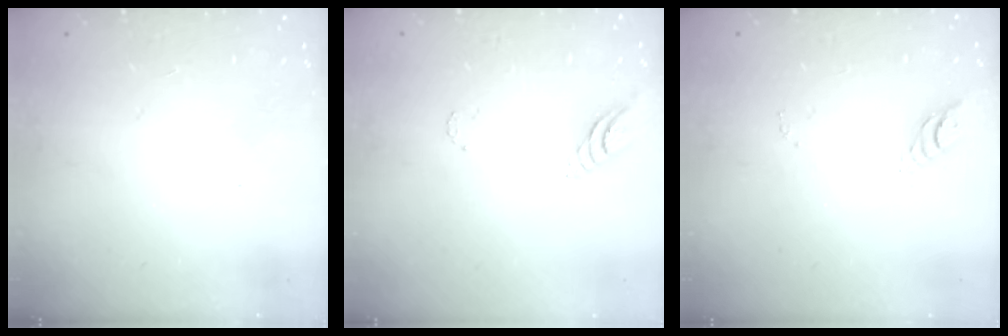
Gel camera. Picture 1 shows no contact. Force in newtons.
{"total": 4.9, "press": 4.9, "slide": 0.4}
{"total": 4.4, "press": 4.4, "slide": 0.3}